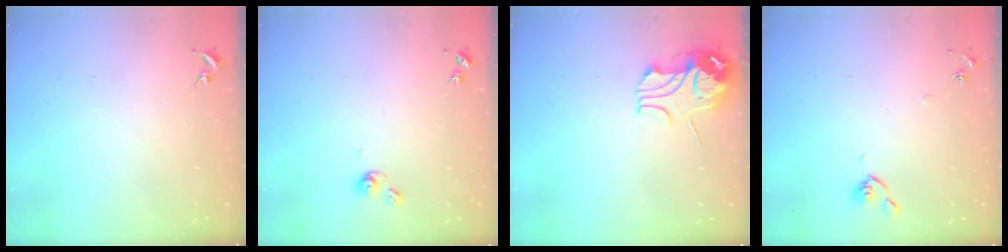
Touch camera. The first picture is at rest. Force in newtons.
{"total": 6.8, "press": 6.8, "slide": 0.6}
{"total": 11.1, "press": 11.0, "slide": 1.4}
{"total": 5.9, "press": 5.9, "slide": 0.7}